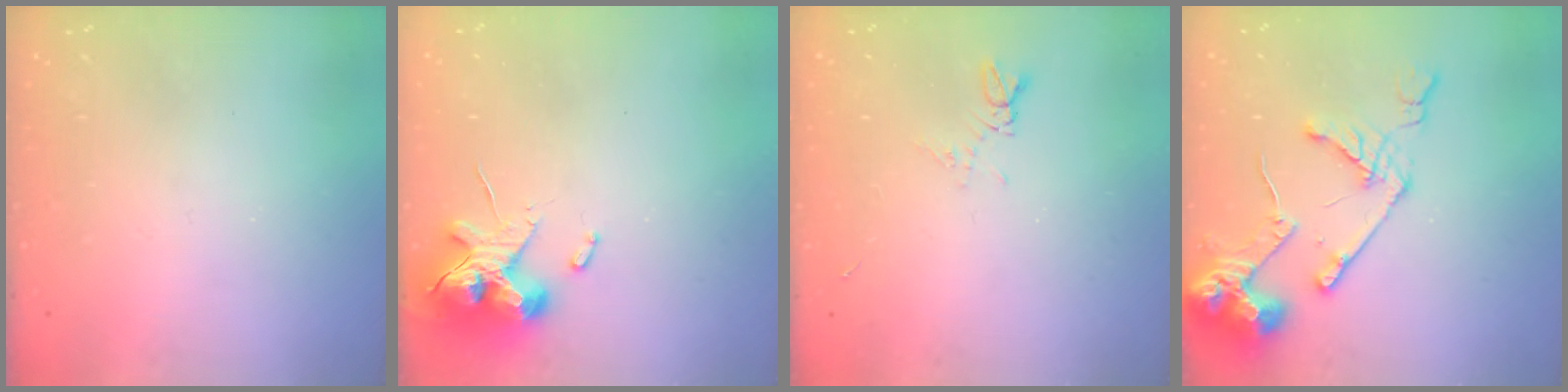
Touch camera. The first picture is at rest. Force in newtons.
{"total": 11.6, "press": 11.4, "slide": 1.9}
{"total": 5.0, "press": 4.9, "slide": 0.7}
{"total": 14.9, "press": 14.8, "slide": 1.7}